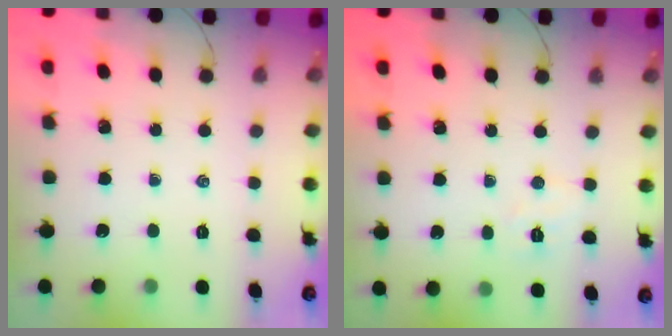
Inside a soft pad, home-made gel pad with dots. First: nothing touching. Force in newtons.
{"total": 5.1, "press": 5.0, "slide": 0.9}